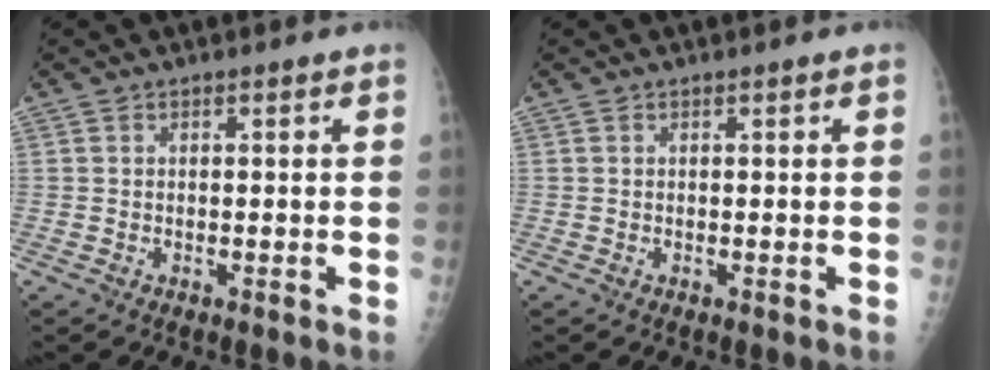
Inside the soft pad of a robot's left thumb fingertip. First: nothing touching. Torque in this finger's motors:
{"motor_torque": [0.33, 0.33, 0.02, -0.02, 0.00]}